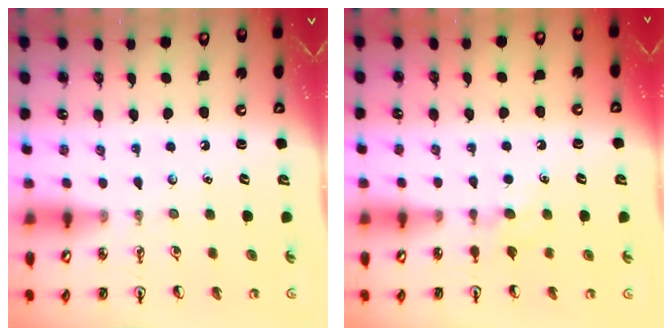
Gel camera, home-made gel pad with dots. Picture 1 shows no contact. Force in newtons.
{"total": 4.1, "press": 4.0, "slide": 0.6}